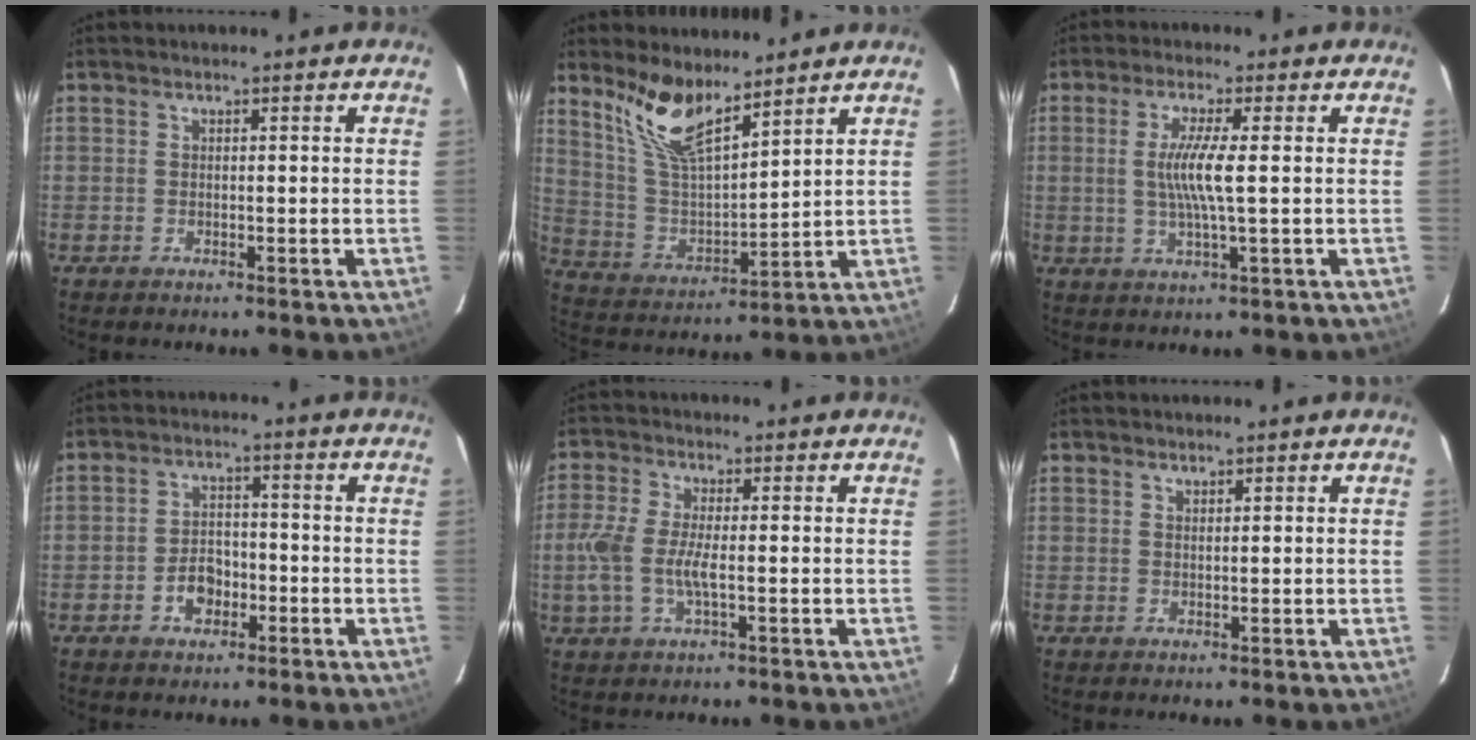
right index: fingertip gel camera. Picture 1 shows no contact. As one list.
[{"total": 11.5, "force": [8.7, 3.2, 6.8], "torque": [-0.140, 0.000, 0.181]}, {"total": 6.3, "force": [0.4, -0.1, 6.2], "torque": [-0.121, -0.006, 0.007]}, {"total": 5.3, "force": [-2.4, 3.7, 3.0], "torque": [-0.056, 0.016, -0.034]}, {"total": 6.8, "force": [-1.2, 2.1, 6.3], "torque": [-0.141, 0.000, -0.024]}, {"total": 1.0, "force": [0.6, 0.0, 0.7], "torque": [-0.018, -0.001, 0.011]}]